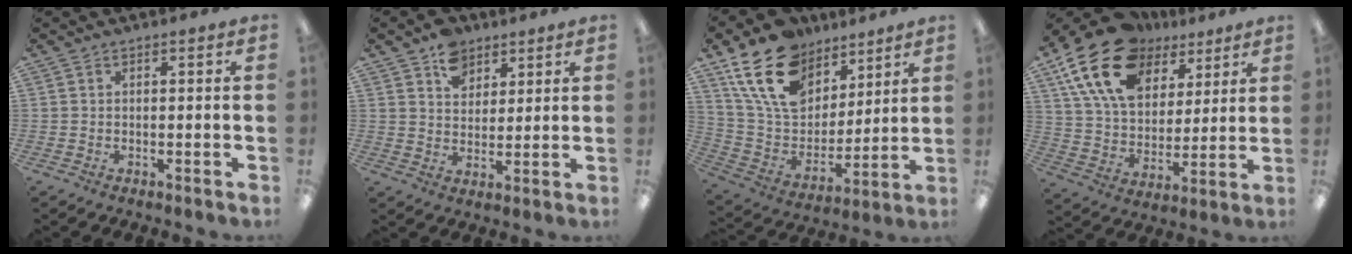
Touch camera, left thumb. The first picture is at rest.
{"total": 8.4, "force": [5.4, 5.9, 2.6], "torque": [-0.036, -0.021, 0.098]}
{"total": 20.2, "force": [12.1, 12.9, 9.8], "torque": [-0.186, -0.048, 0.228]}
{"total": 20.8, "force": [11.5, 13.1, 11.3], "torque": [-0.212, -0.045, 0.211]}